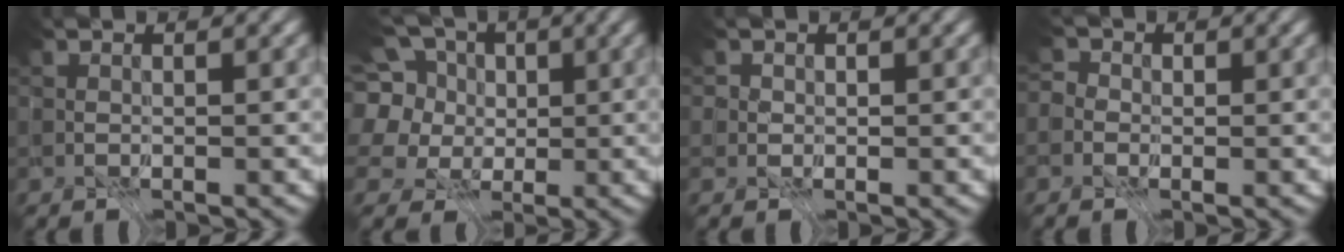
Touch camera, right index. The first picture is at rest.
{"total": 6.7, "force": [2.2, 4.9, 3.9], "torque": [-0.088, 0.017, 0.020]}
{"total": 2.7, "force": [1.5, 2.0, 1.1], "torque": [-0.010, 0.005, 0.008]}
{"total": 4.1, "force": [1.6, 3.3, 1.7], "torque": [-0.006, 0.011, -0.018]}